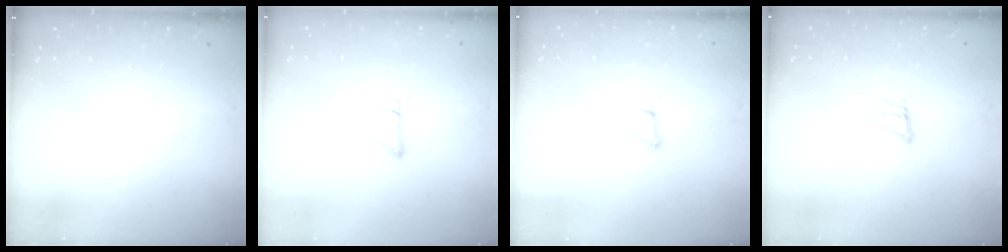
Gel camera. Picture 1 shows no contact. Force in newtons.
{"total": 2.5, "press": 2.5, "slide": 0.1}
{"total": 7.2, "press": 6.8, "slide": 2.6}
{"total": 9.3, "press": 9.0, "slide": 2.5}